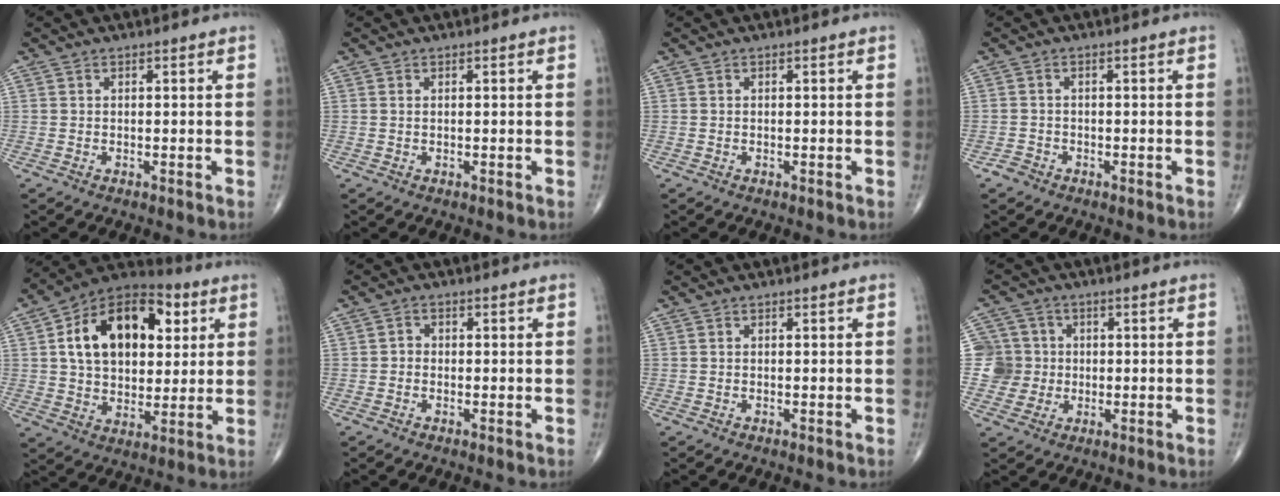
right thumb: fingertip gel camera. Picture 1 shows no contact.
{"total": 0.0}
{"total": 0.0}
{"total": 1.4, "force": [-1.1, 0.9, 0.0], "torque": [0.001, 0.003, -0.025]}
{"total": 20.7, "force": [5.8, 13.3, 14.8], "torque": [-0.200, 0.005, 0.088]}
{"total": 1.4, "force": [-0.3, 1.2, 0.6], "torque": [0.000, 0.006, -0.009]}
{"total": 0.0}
{"total": 6.9, "force": [0.0, 6.9, 0.3], "torque": [0.026, 0.014, -0.004]}